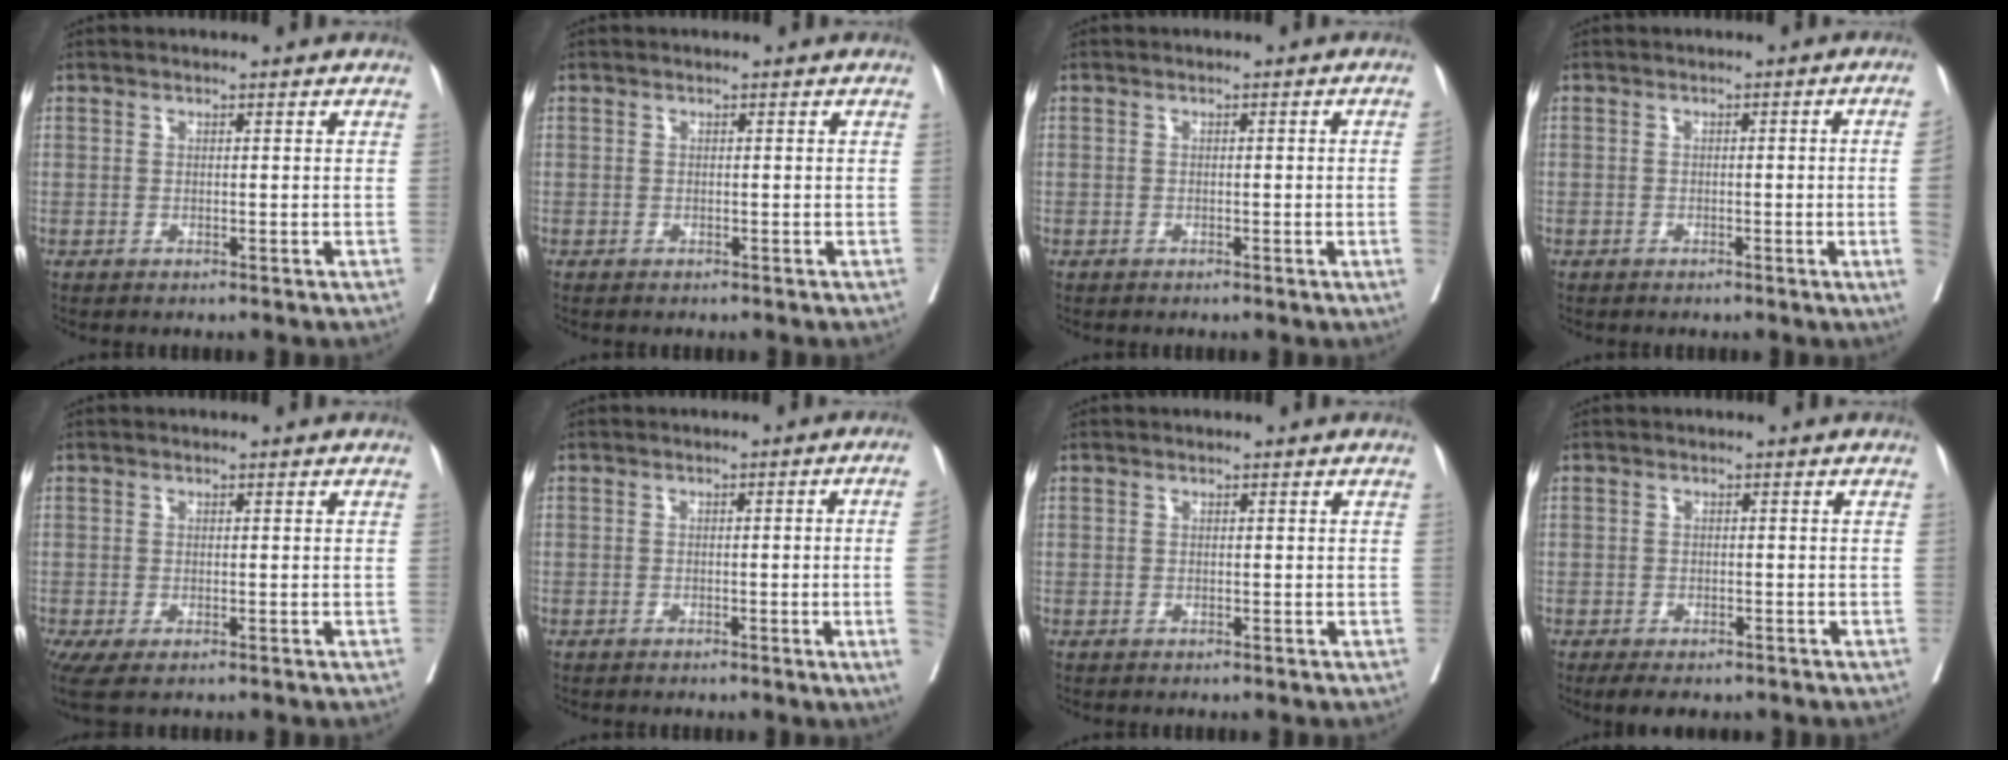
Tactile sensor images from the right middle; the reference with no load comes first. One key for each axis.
{"total": 0.6, "fx": -0.5, "fy": 0.1, "fz": 0.2, "tx": -0.003, "ty": -0.002, "tz": -0.010}
{"total": 1.8, "fx": -0.4, "fy": -0.4, "fz": 1.7, "tx": -0.025, "ty": 0.002, "tz": -0.005}
{"total": 4.3, "fx": -0.9, "fy": -1.3, "fz": 4.0, "tx": -0.046, "ty": -0.004, "tz": -0.012}
{"total": 5.3, "fx": -3.1, "fy": 2.1, "fz": 3.8, "tx": -0.074, "ty": -0.018, "tz": -0.050}
{"total": 5.5, "fx": -1.1, "fy": -1.5, "fz": 5.2, "tx": -0.059, "ty": -0.006, "tz": -0.015}
{"total": 0.0}
{"total": 4.6, "fx": -3.5, "fy": 2.2, "fz": 2.1, "tx": -0.022, "ty": -0.005, "tz": -0.048}